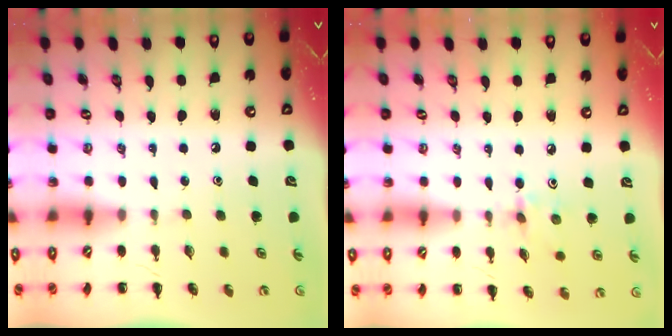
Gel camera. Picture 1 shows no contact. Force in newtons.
{"total": 2.7, "press": 2.5, "slide": 0.8}